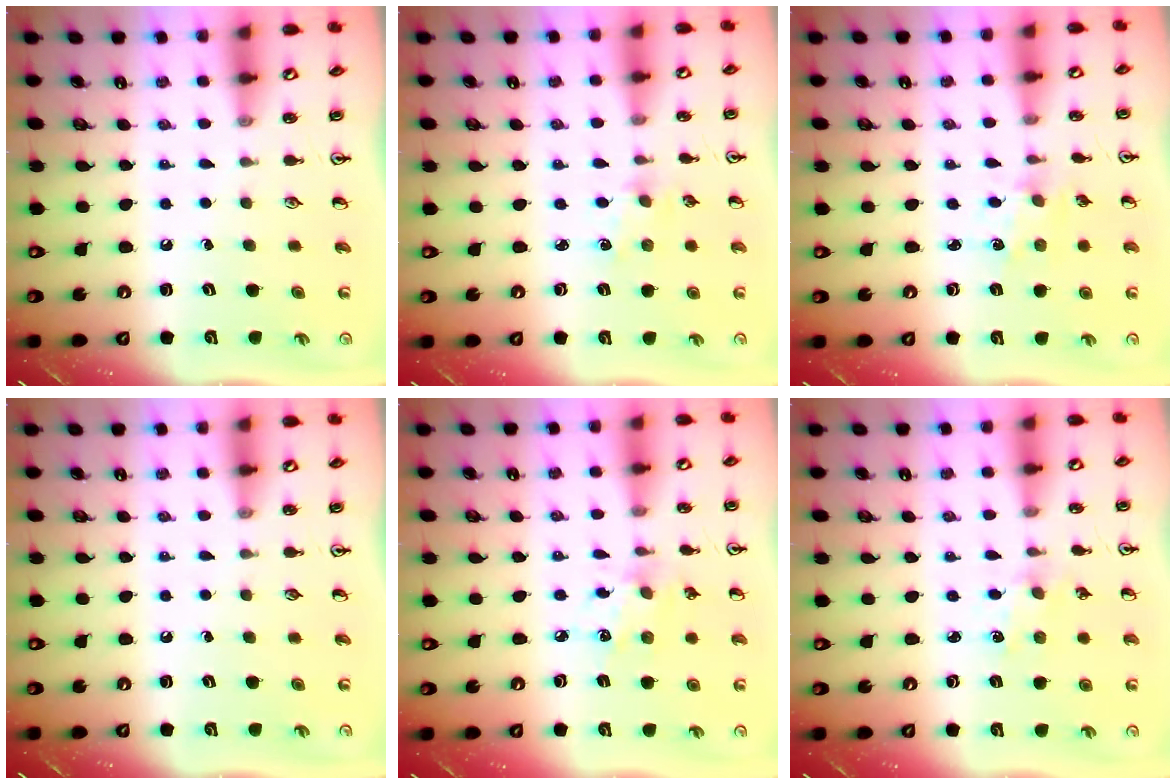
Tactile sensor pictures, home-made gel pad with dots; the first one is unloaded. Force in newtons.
{"total": 2.2, "press": 2.1, "slide": 0.3}
{"total": 1.7, "press": 1.7, "slide": 0.3}
{"total": 0.0}
{"total": 5.9, "press": 5.7, "slide": 1.6}
{"total": 1.3, "press": 1.3, "slide": 0.2}